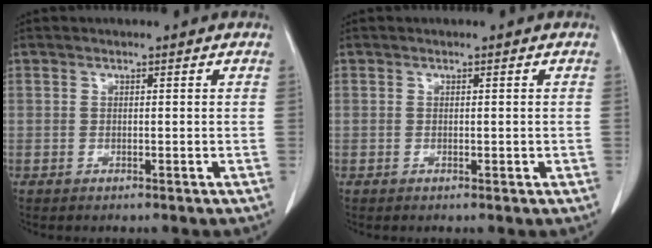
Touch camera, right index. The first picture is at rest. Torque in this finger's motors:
{"motor_torque": [0.12, 0.17, 0.06, 0.07]}